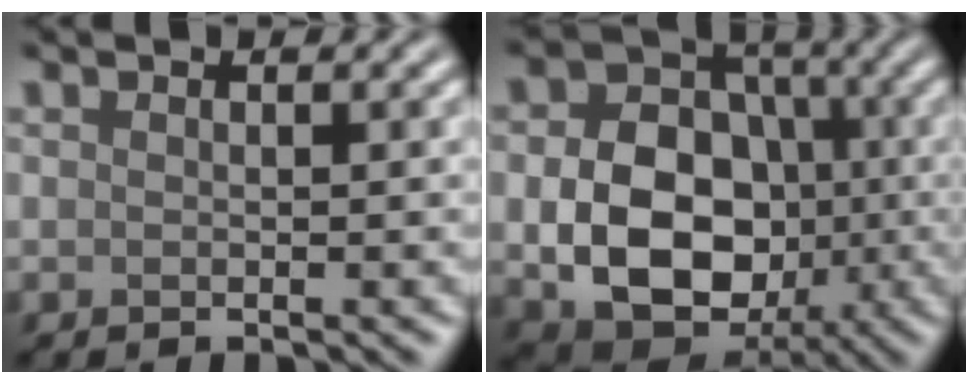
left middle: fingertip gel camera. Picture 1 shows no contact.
{"total": 10.3, "force": [-1.7, 7.8, 6.5], "torque": [-0.117, -0.010, -0.028]}